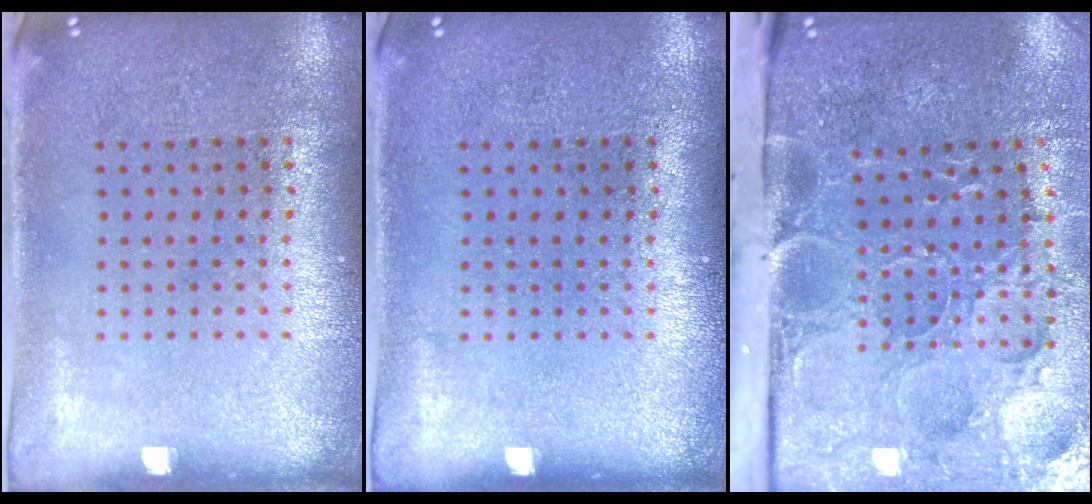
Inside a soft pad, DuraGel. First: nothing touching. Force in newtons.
{"total": 0.0}
{"total": 5.4, "press": 4.1, "slide": 3.5}